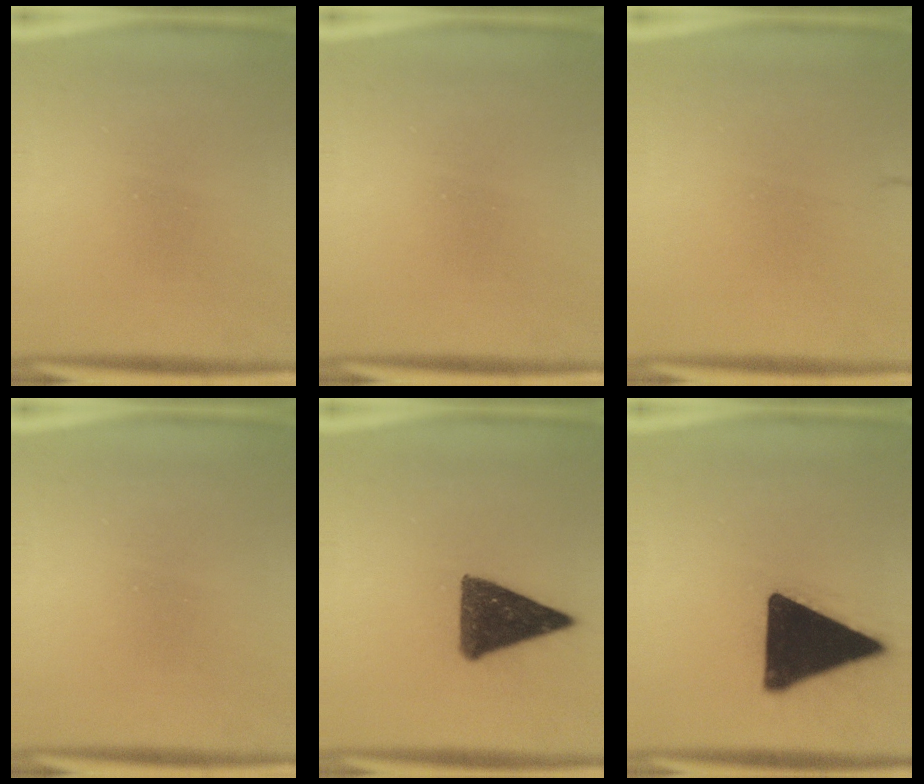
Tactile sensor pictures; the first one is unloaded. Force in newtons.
{"total": 0.0}
{"total": 1.6}
{"total": 0.0}
{"total": 11.5}
{"total": 20.3}